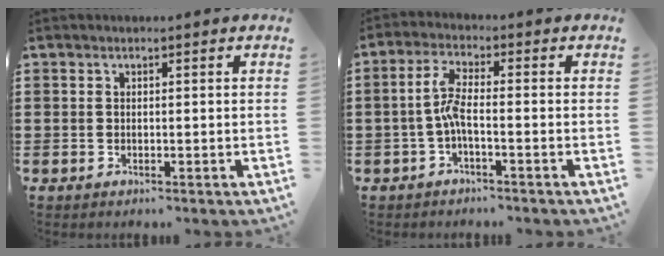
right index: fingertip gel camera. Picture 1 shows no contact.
{"total": 4.6, "force": [-1.3, 1.0, 4.3], "torque": [-0.093, 0.001, -0.031]}